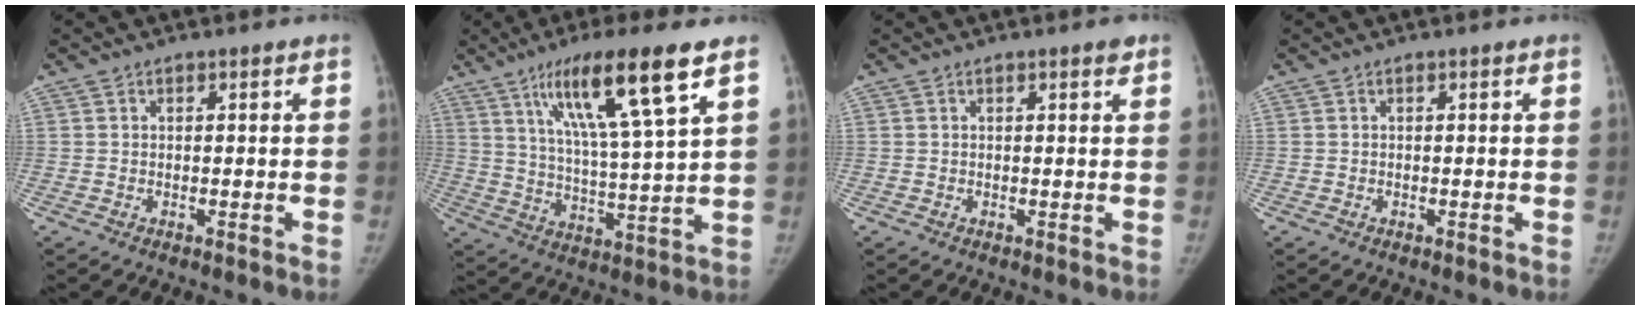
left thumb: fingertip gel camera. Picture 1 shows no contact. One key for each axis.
{"total": 16.4, "fx": 8.8, "fy": 1.5, "fz": 13.7, "tx": -0.235, "ty": -0.035, "tz": 0.157}
{"total": 1.2, "fx": 1.0, "fy": 0.1, "fz": 0.8, "tx": -0.004, "ty": -0.006, "tz": 0.014}
{"total": 0.0}